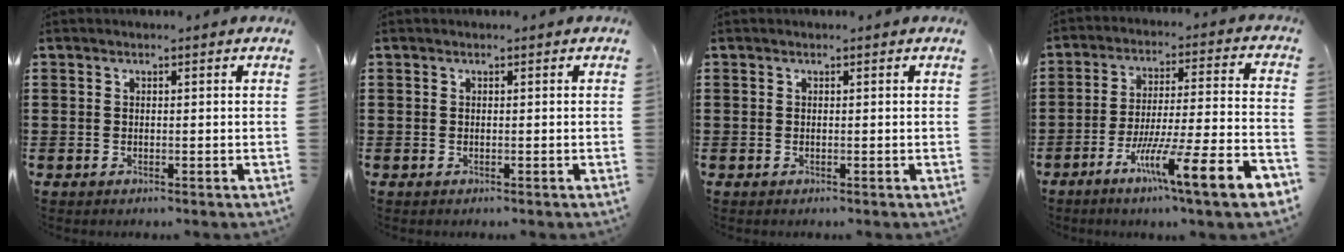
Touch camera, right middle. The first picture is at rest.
{"total": 0.0}
{"total": 0.0}
{"total": 12.2, "force": [-7.6, 0.1, 9.5], "torque": [-0.146, -0.009, -0.141]}